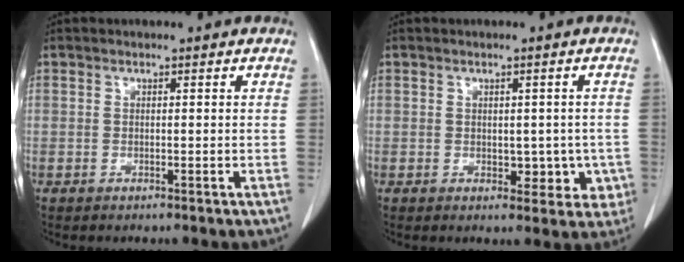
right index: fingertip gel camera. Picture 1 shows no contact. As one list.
[{"total": 5.2, "force": [-0.7, 3.3, 3.9], "torque": [-0.026, 0.007, -0.001]}]